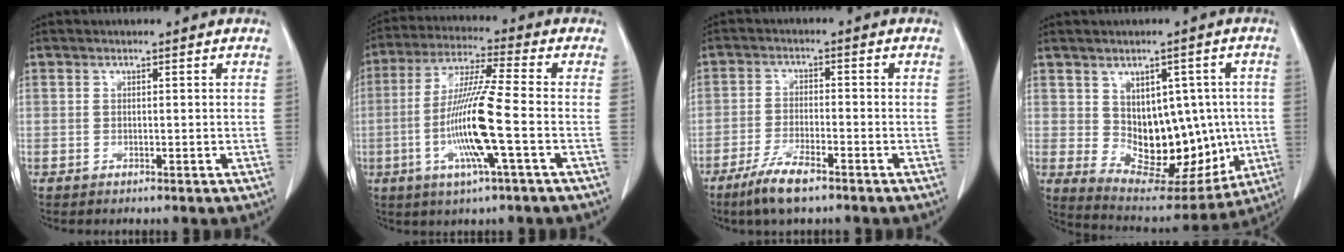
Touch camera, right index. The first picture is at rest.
{"total": 12.7, "force": [-3.0, -0.3, 12.3], "torque": [-0.248, -0.009, -0.064]}
{"total": 6.6, "force": [-4.6, 1.1, 4.6], "torque": [-0.095, -0.011, -0.084]}
{"total": 14.4, "force": [-0.3, 8.6, 11.6], "torque": [-0.151, 0.016, 0.030]}